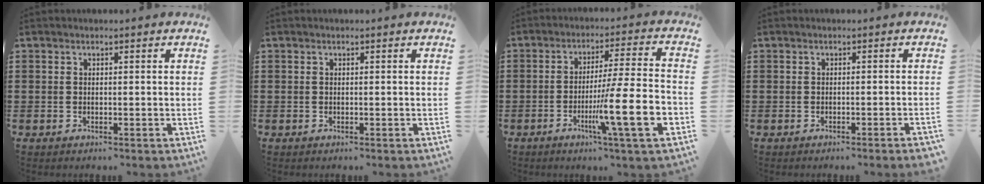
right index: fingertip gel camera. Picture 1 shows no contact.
{"total": 0.0}
{"total": 12.1, "force": [-4.5, 0.5, 11.3], "torque": [-0.192, -0.010, -0.083]}
{"total": 1.2, "force": [-0.9, -0.2, 0.8], "torque": [-0.013, -0.002, -0.016]}